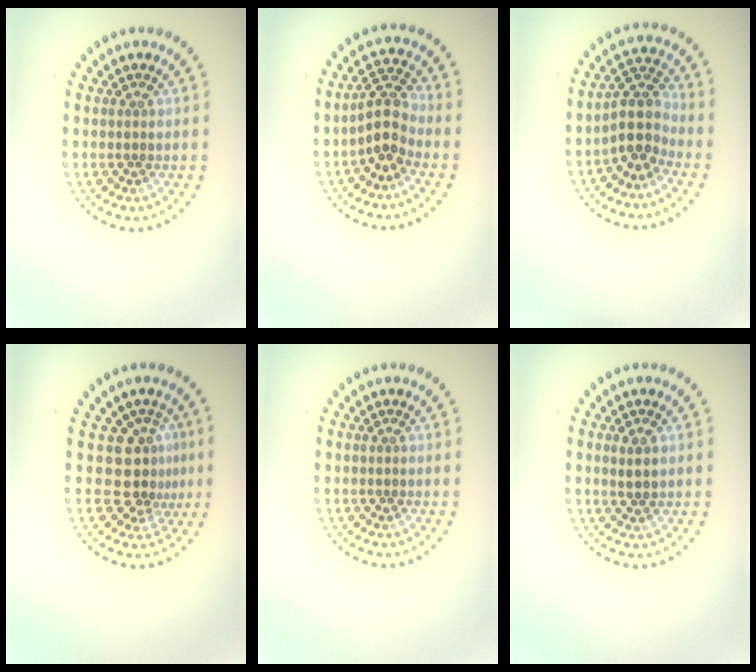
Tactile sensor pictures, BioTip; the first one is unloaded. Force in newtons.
{"total": 3.2, "press": 2.8, "slide": 1.5}
{"total": 3.7, "press": 2.9, "slide": 2.3}
{"total": 3.6, "press": 2.7, "slide": 2.4}
{"total": 0.0}
{"total": 1.2, "press": 1.2, "slide": 0.2}